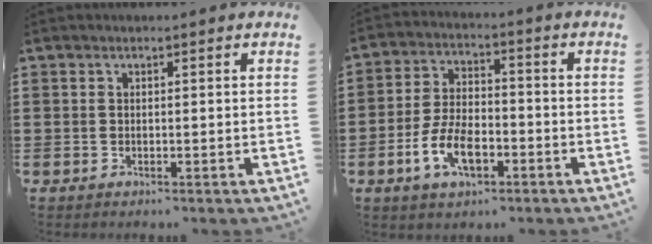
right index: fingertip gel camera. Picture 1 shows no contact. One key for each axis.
{"total": 7.8, "fx": -3.2, "fy": 3.8, "fz": 6.1, "tx": -0.141, "ty": -0.003, "tz": -0.065}